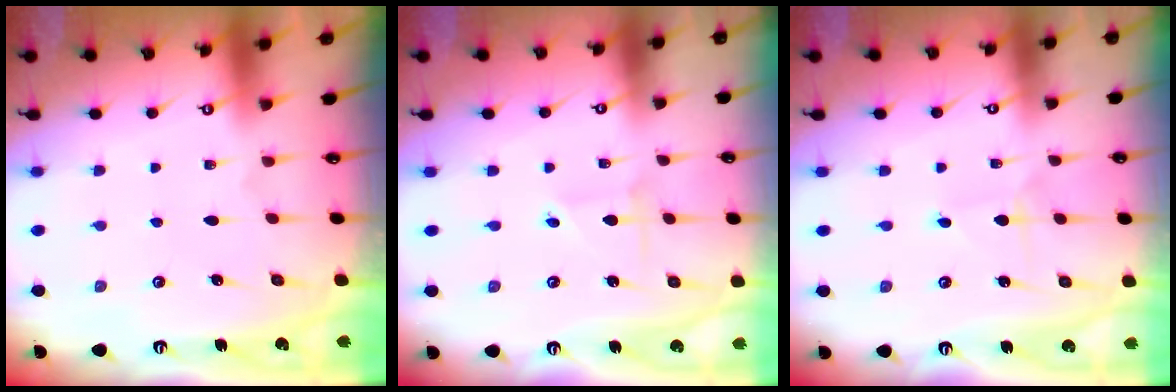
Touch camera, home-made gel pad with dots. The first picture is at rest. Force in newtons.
{"total": 1.0, "press": 1.0, "slide": 0.1}
{"total": 1.6, "press": 1.6, "slide": 0.0}